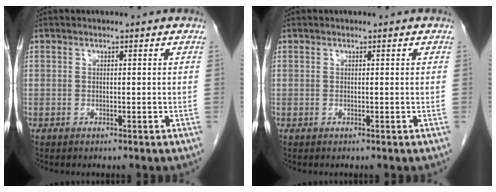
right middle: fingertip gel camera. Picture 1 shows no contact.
{"total": 0.0}